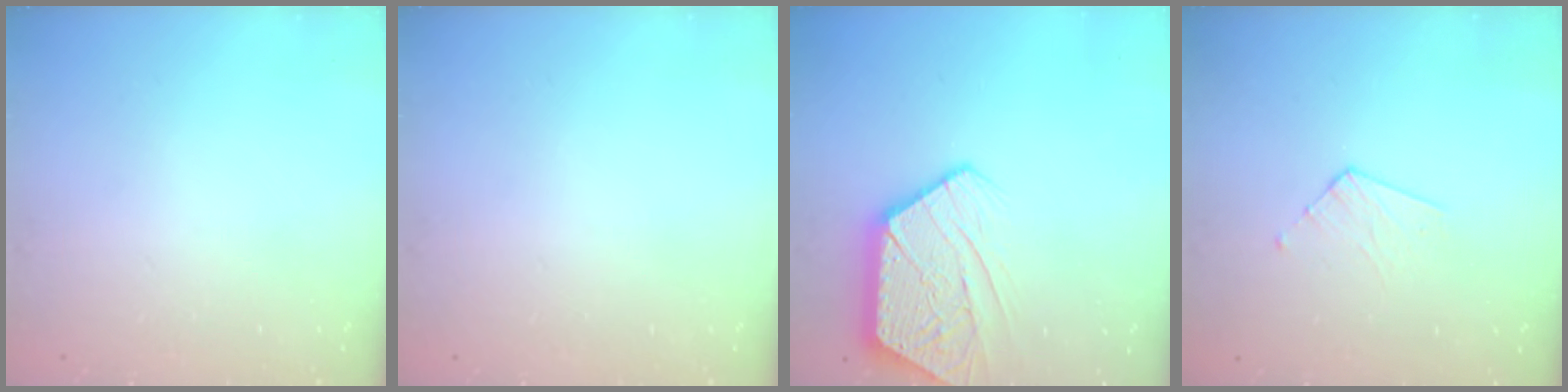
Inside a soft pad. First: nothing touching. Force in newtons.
{"total": 0.0}
{"total": 13.8, "press": 13.8, "slide": 0.9}
{"total": 3.6, "press": 3.5, "slide": 0.3}